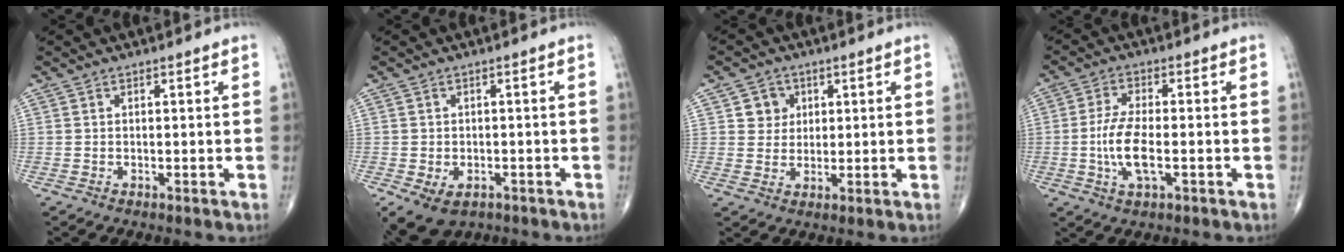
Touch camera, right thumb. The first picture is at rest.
{"total": 7.8, "force": [-3.7, 5.4, 4.2], "torque": [-0.077, 0.012, -0.049]}
{"total": 4.7, "force": [1.6, 4.2, 1.1], "torque": [0.008, -0.002, 0.023]}
{"total": 8.0, "force": [-1.6, 3.1, 7.2], "torque": [-0.153, 0.005, -0.032]}